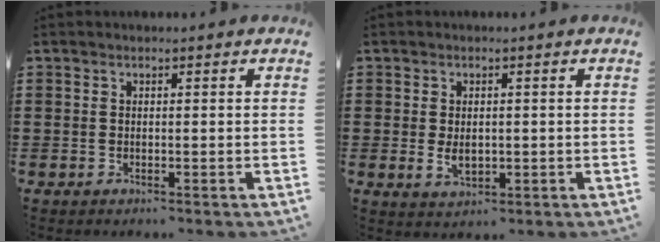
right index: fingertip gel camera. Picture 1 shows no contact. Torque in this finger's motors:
{"motor_torque": [0.42, 0.53, 0.23, 0.06]}